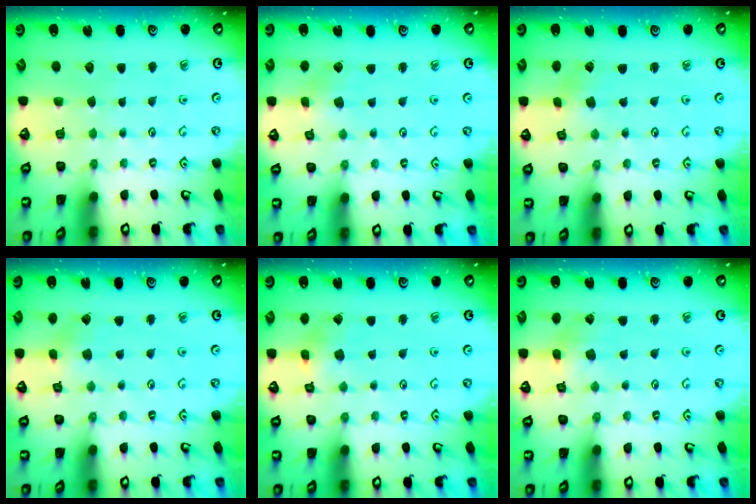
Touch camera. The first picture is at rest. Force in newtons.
{"total": 3.3, "press": 3.3, "slide": 0.3}
{"total": 0.6, "press": 0.6, "slide": 0.1}
{"total": 1.9, "press": 1.9, "slide": 0.2}
{"total": 2.5, "press": 2.5, "slide": 0.3}
{"total": 2.2, "press": 2.2, "slide": 0.4}